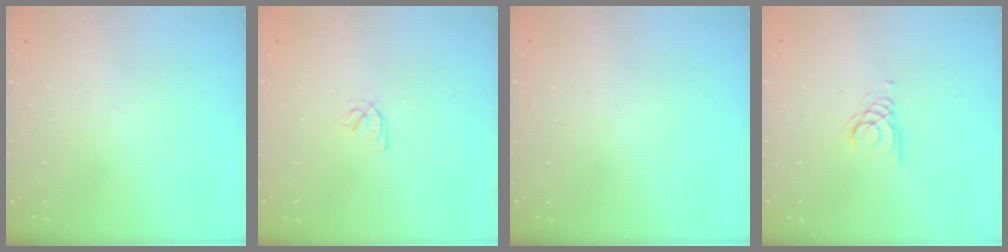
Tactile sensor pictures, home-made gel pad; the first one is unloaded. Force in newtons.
{"total": 2.1, "press": 2.0, "slide": 0.7}
{"total": 0.0}
{"total": 1.6, "press": 1.6, "slide": 0.2}